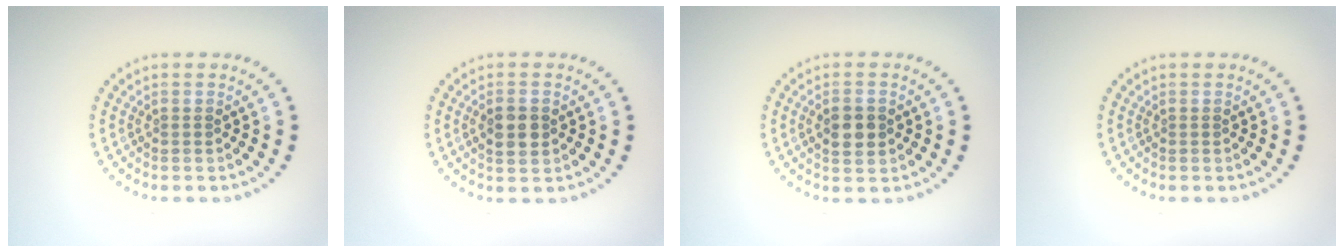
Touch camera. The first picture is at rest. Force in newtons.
{"total": 2.3, "press": 2.3, "slide": 0.1}
{"total": 2.4, "press": 2.4, "slide": 0.2}
{"total": 0.0}